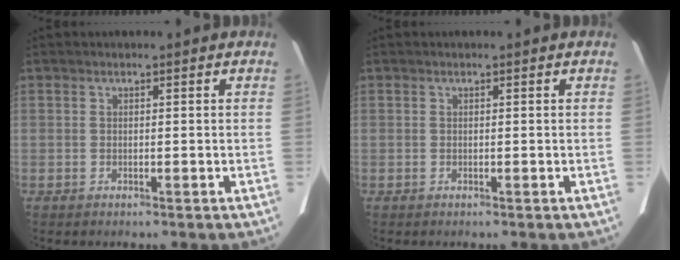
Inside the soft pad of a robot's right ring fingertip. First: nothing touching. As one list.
[{"total": 0.0}]